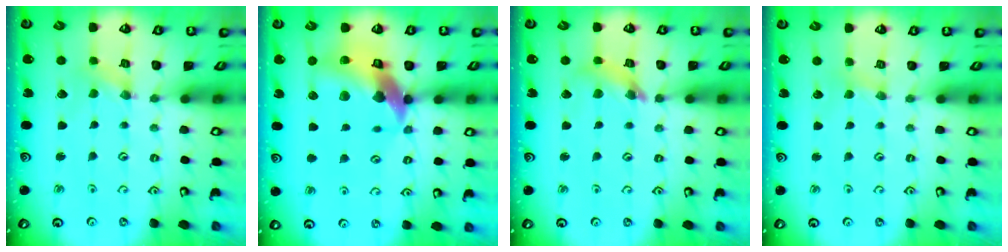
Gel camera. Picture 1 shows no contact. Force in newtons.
{"total": 17.0, "press": 16.9, "slide": 2.3}
{"total": 7.8, "press": 7.7, "slide": 0.9}
{"total": 1.7, "press": 1.7, "slide": 0.2}